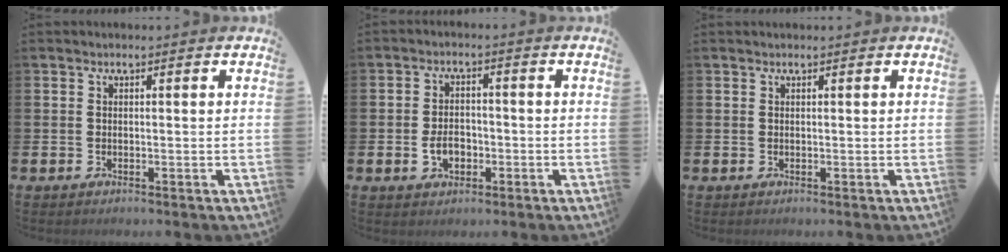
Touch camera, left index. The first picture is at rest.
{"total": 3.7, "force": [-1.1, 2.5, 2.5], "torque": [-0.036, 0.000, -0.024]}
{"total": 0.0}